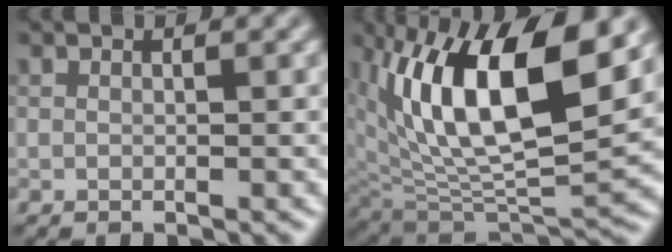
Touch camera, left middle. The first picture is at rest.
{"total": 11.4, "force": [3.9, 4.6, 9.6], "torque": [-0.176, 0.001, 0.088]}